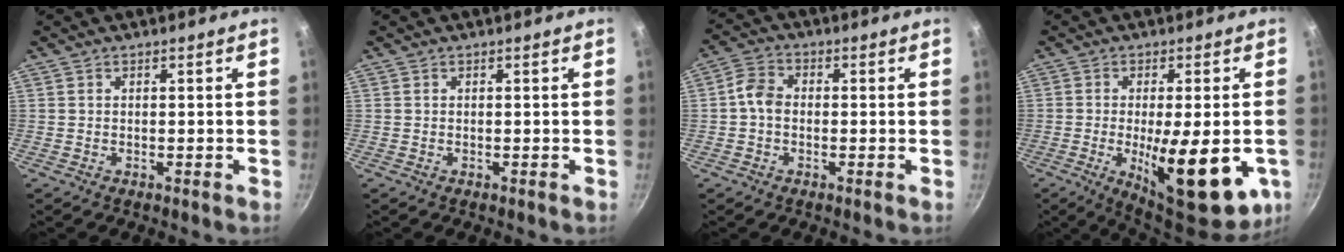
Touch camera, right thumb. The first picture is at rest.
{"total": 0.0}
{"total": 4.7, "force": [-0.5, 3.5, 3.1], "torque": [-0.055, 0.018, -0.021]}
{"total": 18.7, "force": [-4.7, 6.2, 17.0], "torque": [-0.220, -0.007, -0.055]}